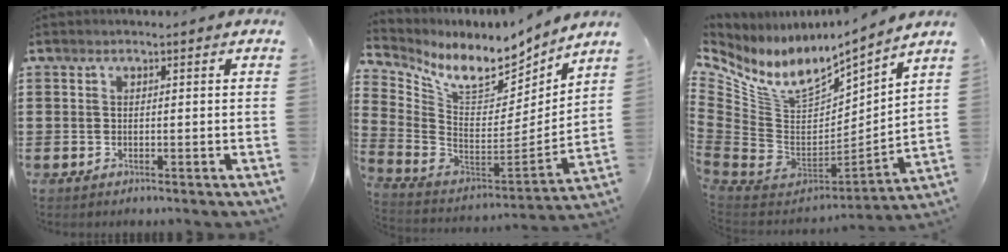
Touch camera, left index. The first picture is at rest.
{"total": 9.0, "force": [7.1, 3.3, 4.4], "torque": [-0.107, -0.055, 0.121]}
{"total": 10.2, "force": [6.6, 4.8, 6.1], "torque": [-0.155, -0.052, 0.119]}